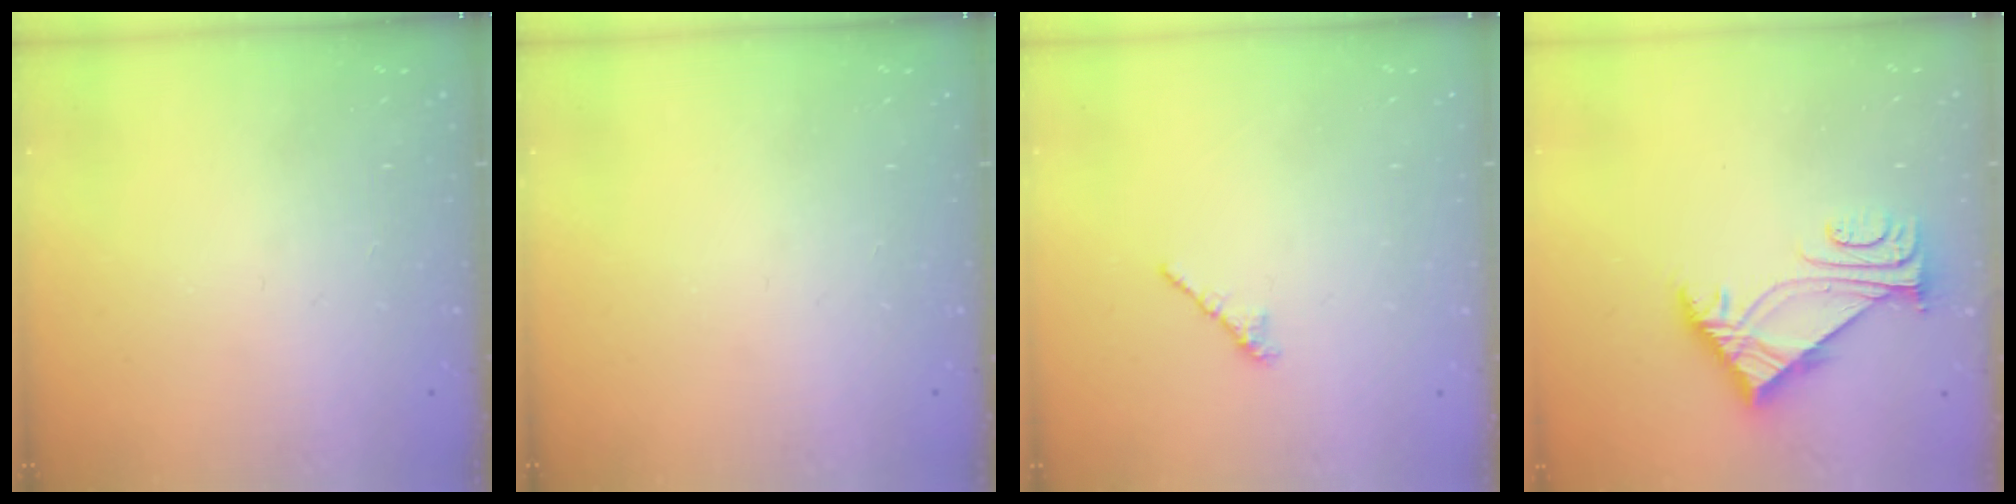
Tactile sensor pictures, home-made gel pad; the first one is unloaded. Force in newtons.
{"total": 0.0}
{"total": 2.4, "press": 2.3, "slide": 0.7}
{"total": 5.6, "press": 5.5, "slide": 1.2}